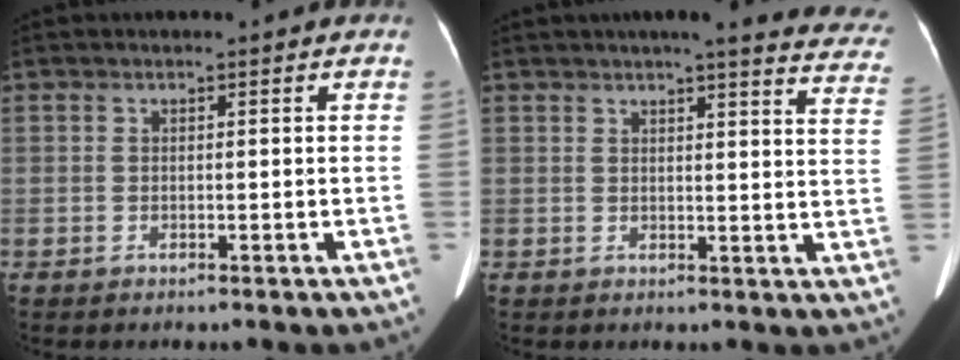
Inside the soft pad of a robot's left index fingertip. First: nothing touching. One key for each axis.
{"total": 18.9, "fx": 17.1, "fy": 2.2, "fz": 7.8, "tx": -0.081, "ty": -0.057, "tz": 0.171}